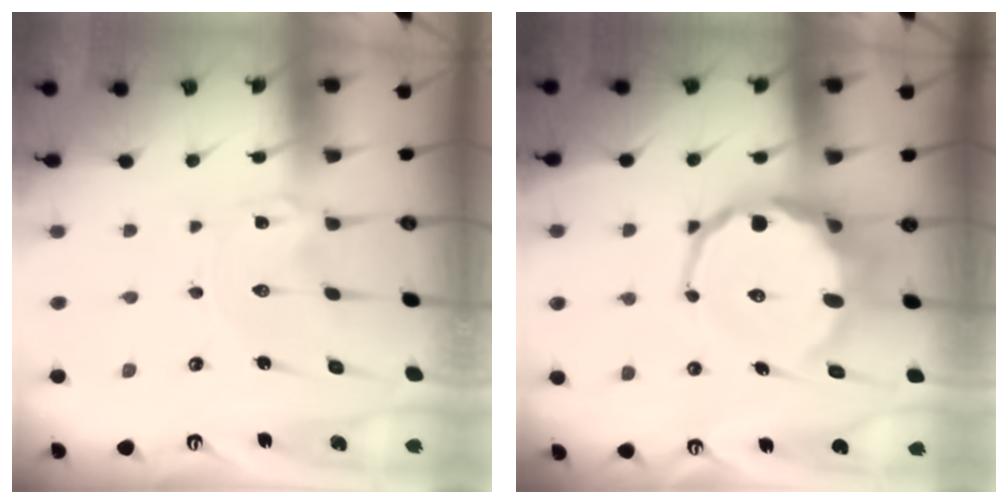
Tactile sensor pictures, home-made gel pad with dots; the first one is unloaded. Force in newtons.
{"total": 13.1, "press": 12.7, "slide": 3.2}